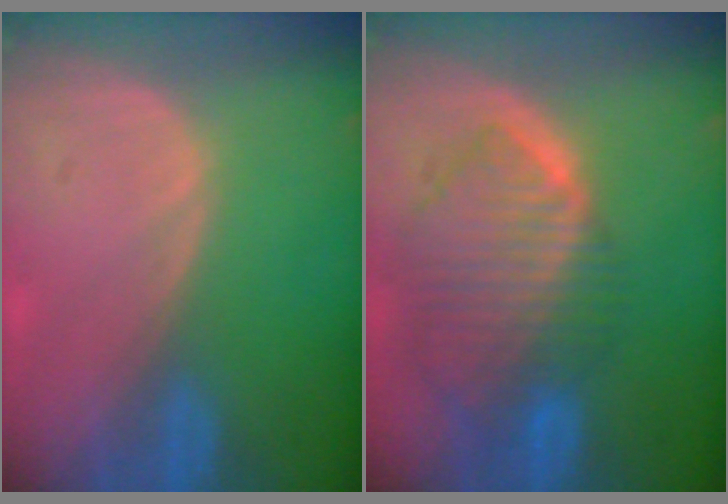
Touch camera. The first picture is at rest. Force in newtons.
{"total": 9.9, "press": 8.5, "slide": 5.1}